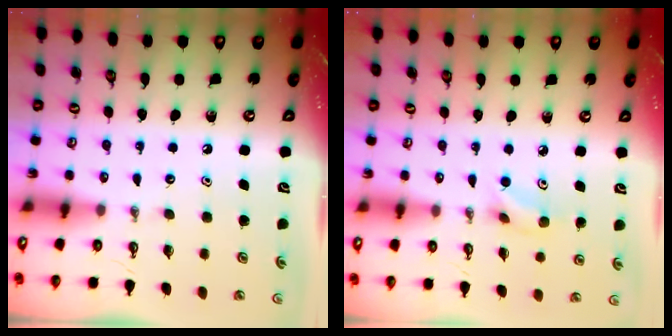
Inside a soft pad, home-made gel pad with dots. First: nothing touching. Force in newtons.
{"total": 5.0, "press": 4.9, "slide": 1.0}